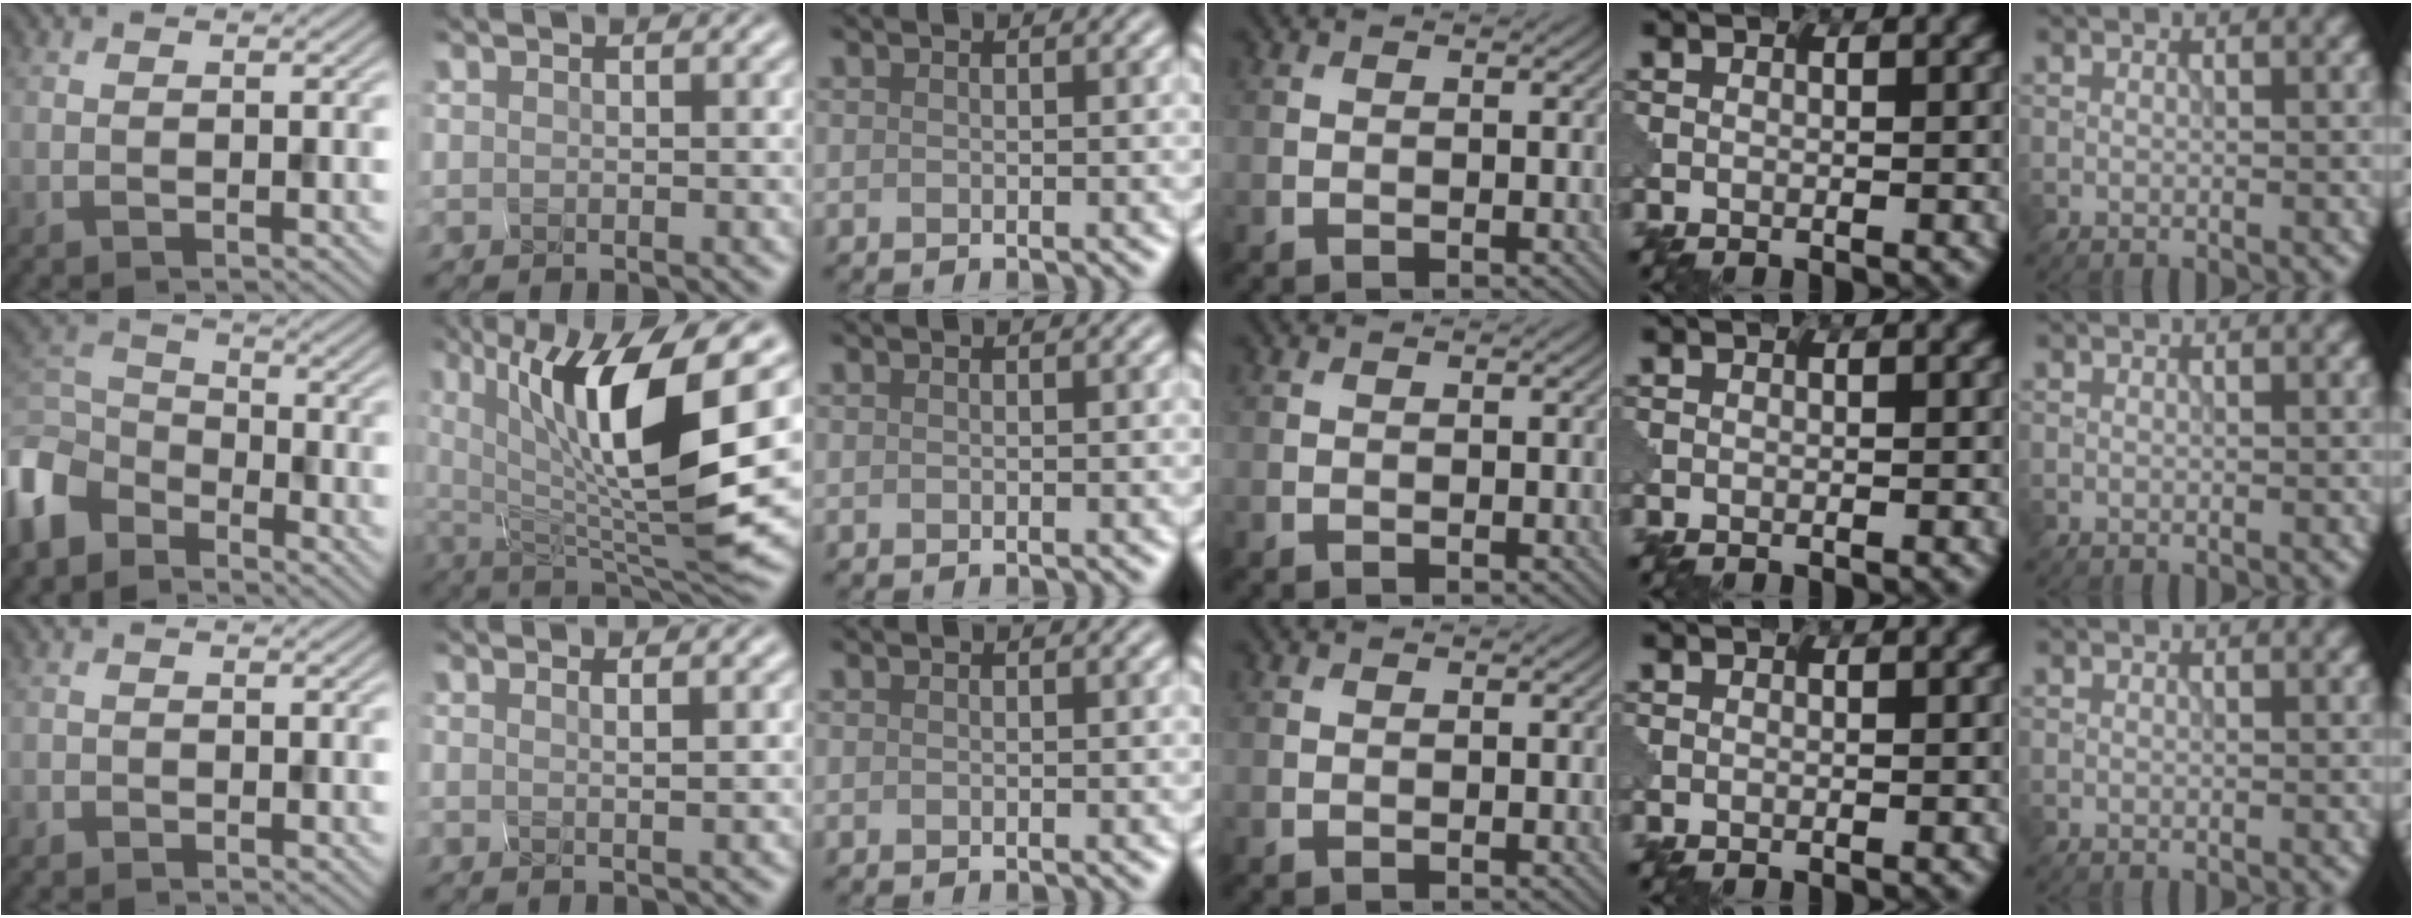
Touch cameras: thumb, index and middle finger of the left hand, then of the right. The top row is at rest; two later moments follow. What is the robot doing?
{"motion": "squeeze", "object": "hand grip exerciser"}